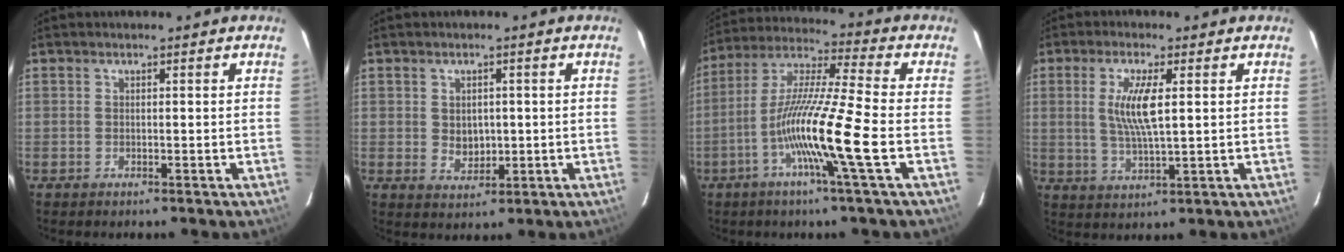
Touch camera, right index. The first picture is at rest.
{"total": 4.0, "force": [0.1, 3.3, 2.3], "torque": [-0.037, -0.003, 0.009]}
{"total": 14.7, "force": [-5.1, -0.8, 13.8], "torque": [-0.268, -0.001, -0.107]}
{"total": 7.2, "force": [1.4, 1.3, 7.0], "torque": [-0.137, -0.004, 0.028]}